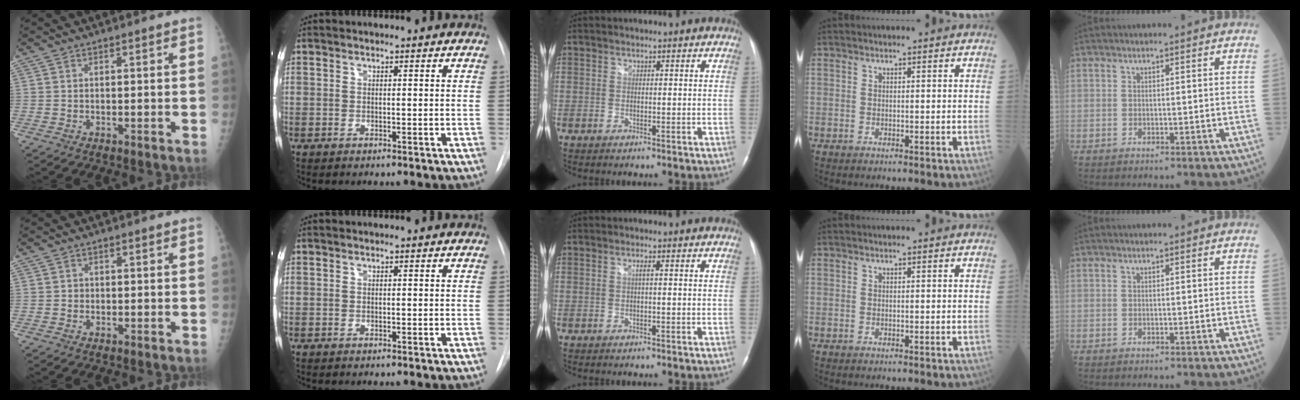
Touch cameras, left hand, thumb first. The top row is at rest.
{"thumb": {"total": 0.9, "force": [-0.1, 0.9, 0.2], "torque": [0.002, 0.003, -0.001]}, "middle": {"total": 0.7, "force": [0.0, 0.0, 0.7], "torque": [-0.016, 0.000, 0.001]}}